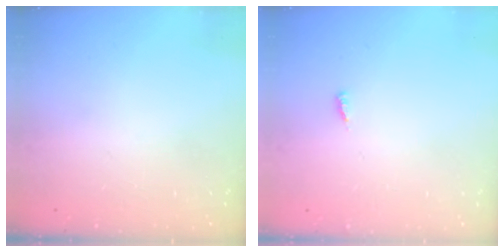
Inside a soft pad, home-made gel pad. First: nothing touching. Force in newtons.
{"total": 2.6, "press": 2.6, "slide": 0.3}